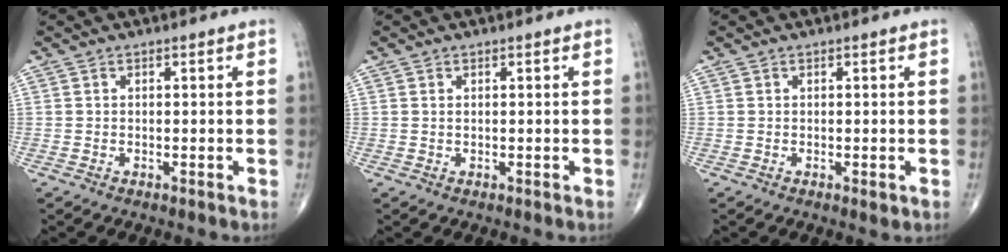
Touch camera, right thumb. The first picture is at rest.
{"total": 0.0}
{"total": 0.8, "force": [-0.1, 0.4, 0.6], "torque": [-0.006, -0.003, -0.002]}